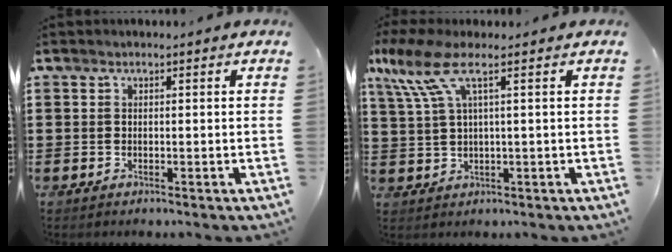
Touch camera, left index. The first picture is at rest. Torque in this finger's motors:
{"motor_torque": [1.16, -0.98, 0.28, 0.21]}